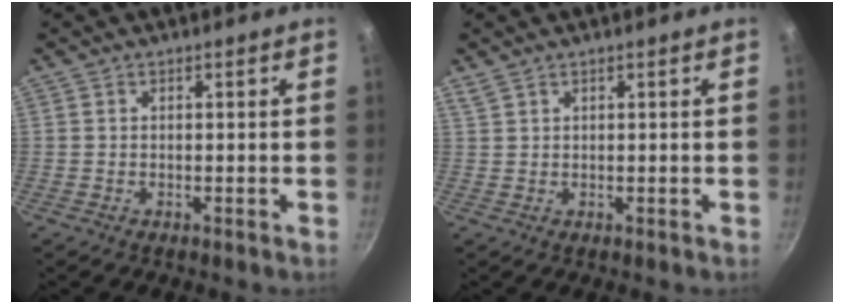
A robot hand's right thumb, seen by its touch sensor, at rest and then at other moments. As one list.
[{"total": 1.5, "force": [1.2, 0.4, 0.7], "torque": [-0.014, 0.000, 0.029]}]